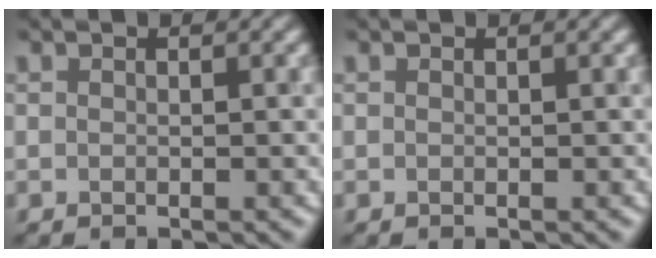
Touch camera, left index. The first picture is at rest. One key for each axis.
{"total": 0.0}